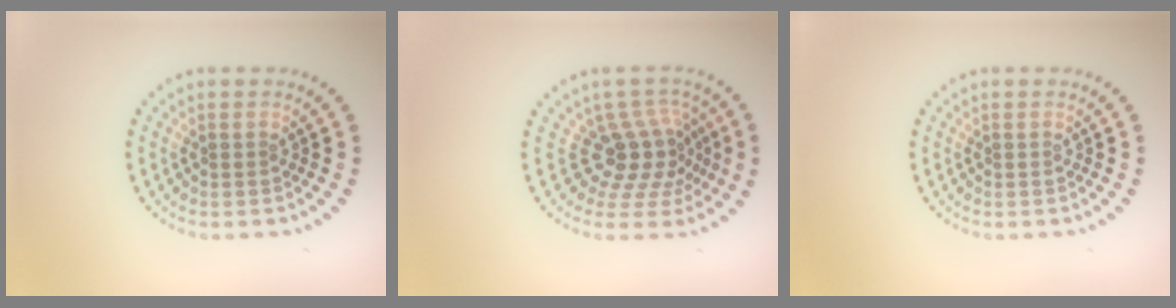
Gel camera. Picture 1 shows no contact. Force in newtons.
{"total": 4.0, "press": 2.8, "slide": 2.9}
{"total": 0.0}